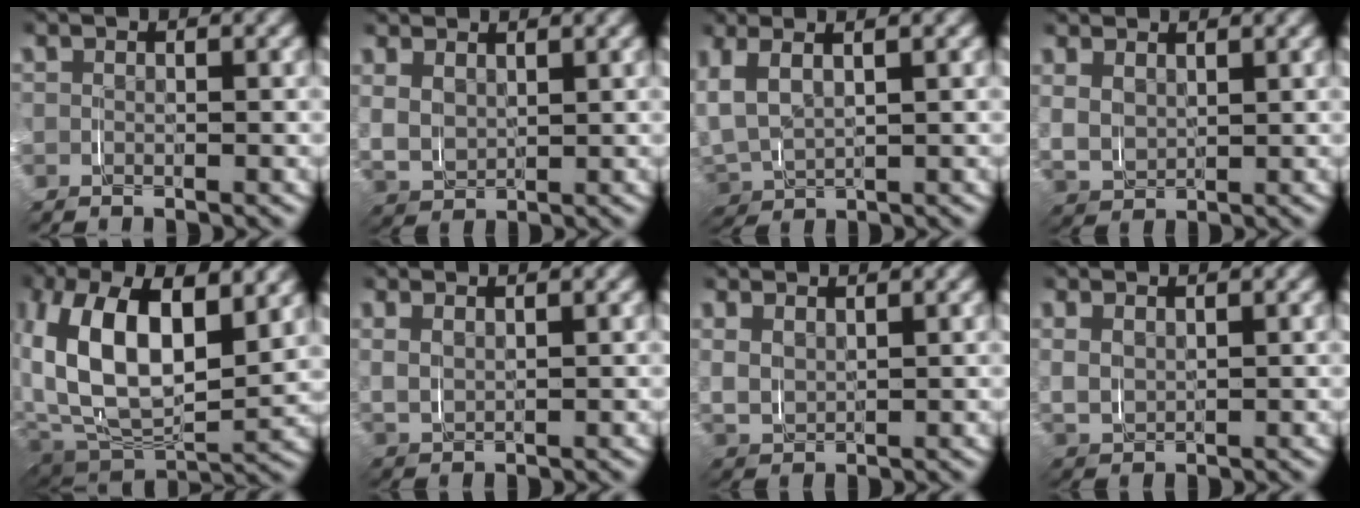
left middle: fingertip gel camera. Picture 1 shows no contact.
{"total": 3.0, "force": [2.2, 2.0, 0.2], "torque": [-0.015, -0.005, 0.039]}
{"total": 4.3, "force": [1.6, 3.2, 2.4], "torque": [-0.070, -0.009, 0.030]}
{"total": 2.7, "force": [2.2, 1.6, 0.1], "torque": [-0.013, -0.006, 0.040]}
{"total": 6.8, "force": [2.6, 3.1, 5.5], "torque": [-0.096, 0.001, 0.043]}
{"total": 2.2, "force": [2.2, -0.2, 0.0], "torque": [0.001, 0.005, 0.039]}
{"total": 2.5, "force": [2.4, 0.6, -0.1], "torque": [-0.006, 0.001, 0.044]}
{"total": 1.9, "force": [1.8, 0.3, -0.2], "torque": [0.001, 0.002, 0.035]}